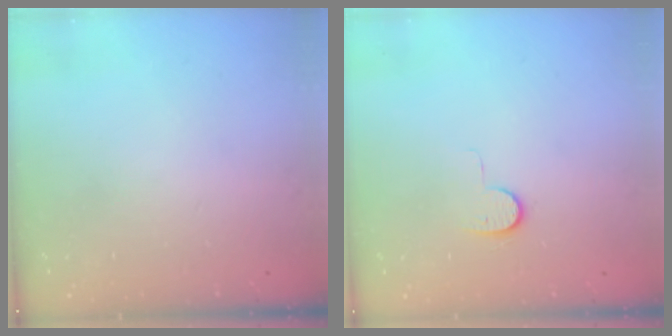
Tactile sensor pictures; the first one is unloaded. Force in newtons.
{"total": 6.2, "press": 6.2, "slide": 0.6}